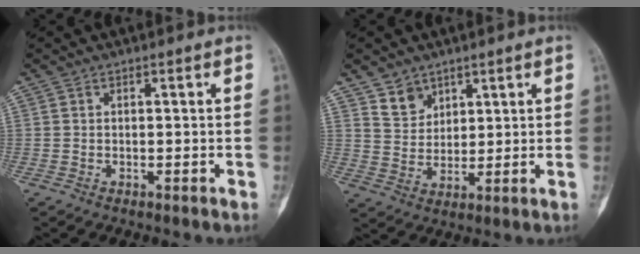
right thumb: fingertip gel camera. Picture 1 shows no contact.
{"total": 5.2, "force": [3.7, 3.5, 1.1], "torque": [0.002, -0.031, 0.076]}